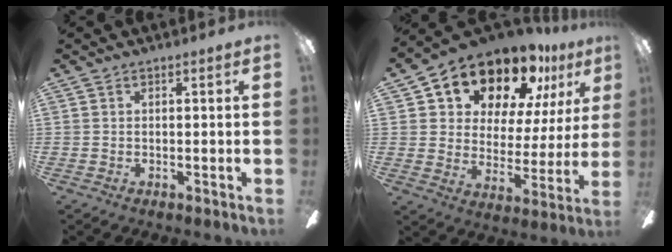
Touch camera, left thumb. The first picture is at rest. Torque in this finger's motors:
{"motor_torque": [1.05, 1.60, 1.41, -1.36, 0.15]}